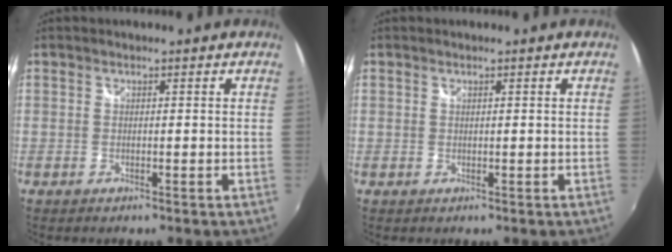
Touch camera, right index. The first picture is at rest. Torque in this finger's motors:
{"motor_torque": [-2.03, -0.11, -0.65, -0.21]}